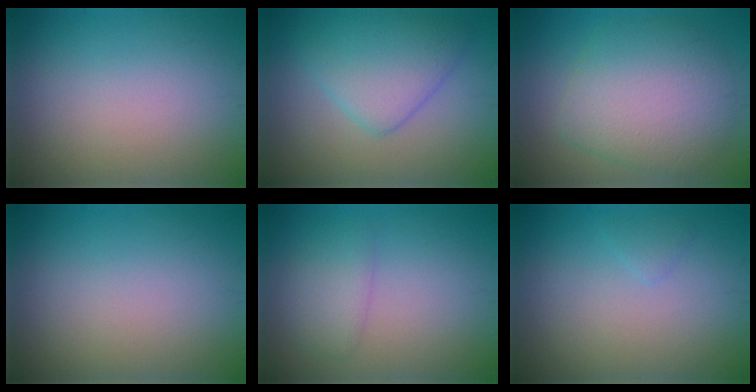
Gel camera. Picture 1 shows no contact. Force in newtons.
{"total": 5.3, "press": 5.3, "slide": 0.2}
{"total": 7.0, "press": 7.0, "slide": 0.2}
{"total": 0.0}
{"total": 2.2, "press": 2.2, "slide": 0.2}
{"total": 0.7, "press": 0.7, "slide": 0.0}